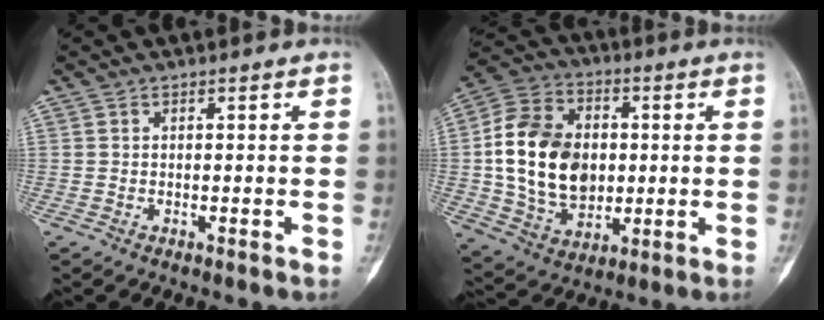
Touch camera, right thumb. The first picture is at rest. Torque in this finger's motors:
{"motor_torque": [-0.44, 1.64, 1.56, 0.19, 0.20]}